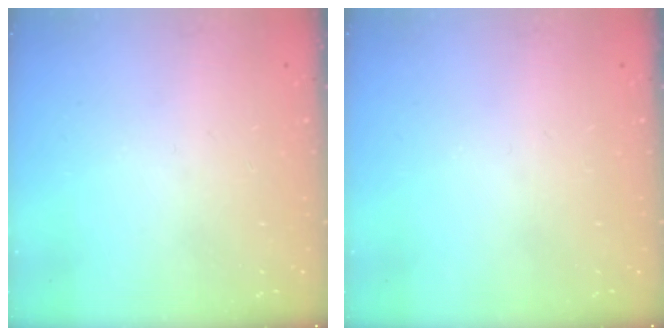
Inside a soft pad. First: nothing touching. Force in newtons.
{"total": 0.0}